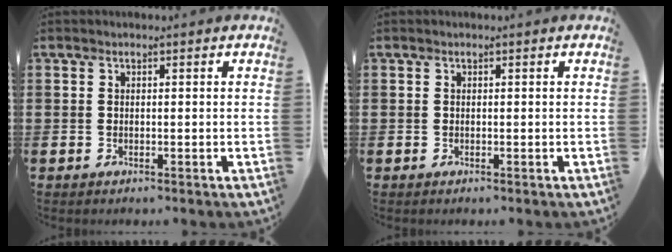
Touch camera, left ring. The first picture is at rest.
{"total": 0.0}